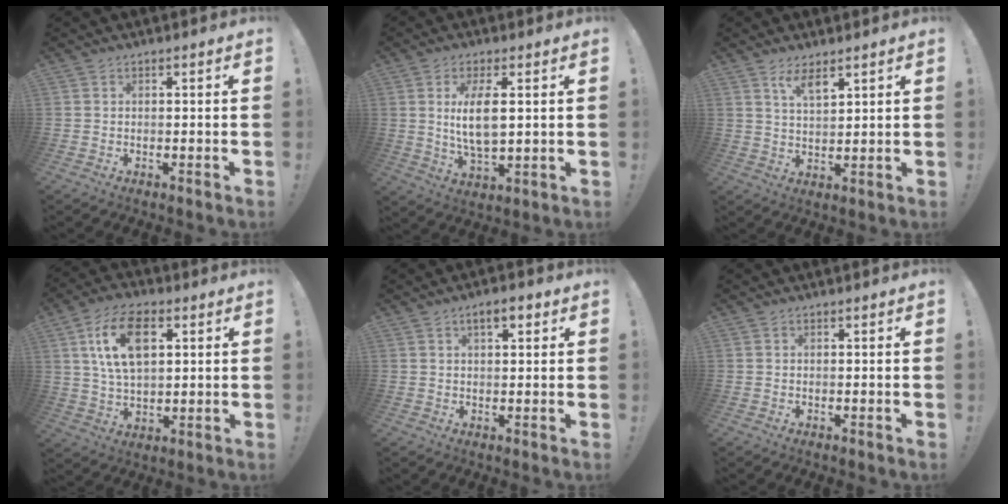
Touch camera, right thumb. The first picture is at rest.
{"total": 9.4, "force": [1.8, 3.7, 8.5], "torque": [-0.167, -0.015, 0.026]}
{"total": 5.7, "force": [4.1, 1.6, 3.6], "torque": [-0.065, -0.024, 0.070]}
{"total": 15.4, "force": [5.4, 8.9, 11.4], "torque": [-0.200, 0.000, 0.094]}
{"total": 4.3, "force": [2.1, 1.6, 3.4], "torque": [-0.051, -0.002, 0.031]}
{"total": 0.0}